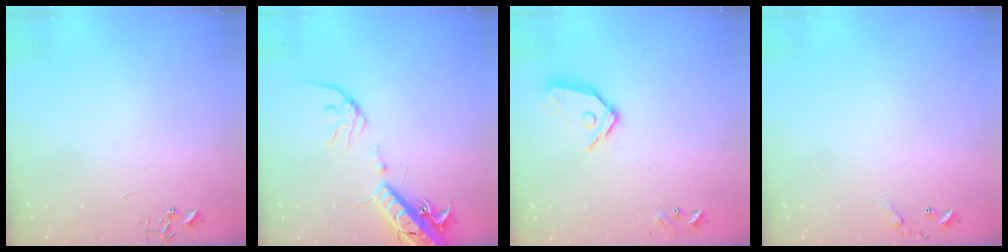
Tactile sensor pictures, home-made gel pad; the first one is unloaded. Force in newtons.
{"total": 16.5, "press": 16.2, "slide": 3.6}
{"total": 12.1, "press": 12.0, "slide": 1.5}
{"total": 8.0, "press": 8.0, "slide": 0.4}